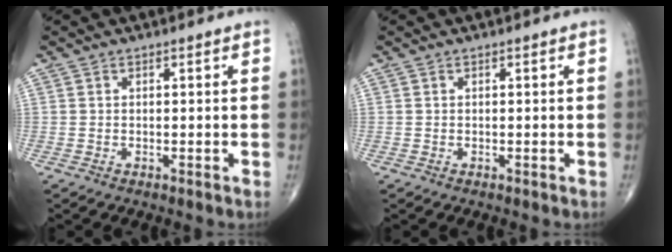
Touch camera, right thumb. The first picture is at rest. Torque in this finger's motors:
{"motor_torque": [-0.02, 0.02, -0.01, 0.00, 0.00]}